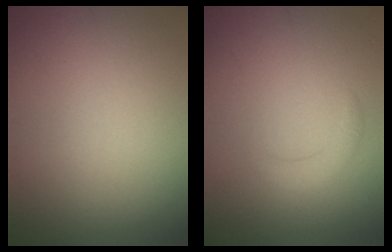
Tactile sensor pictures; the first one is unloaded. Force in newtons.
{"total": 1.7, "press": 1.7, "slide": 0.1}